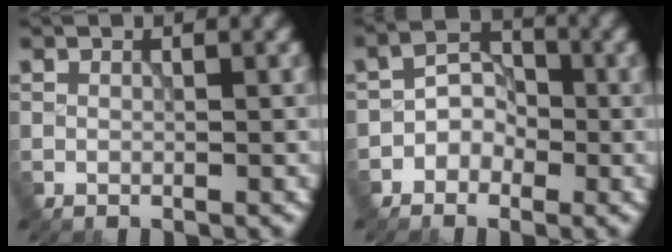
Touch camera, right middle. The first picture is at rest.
{"total": 2.7, "force": [-1.2, 2.1, 1.1], "torque": [-0.010, 0.009, -0.028]}